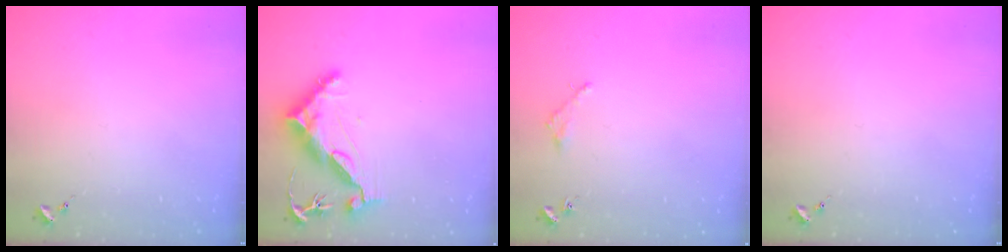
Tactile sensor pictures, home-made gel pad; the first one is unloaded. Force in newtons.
{"total": 10.5, "press": 10.4, "slide": 1.1}
{"total": 1.6, "press": 1.6, "slide": 0.2}
{"total": 0.0}